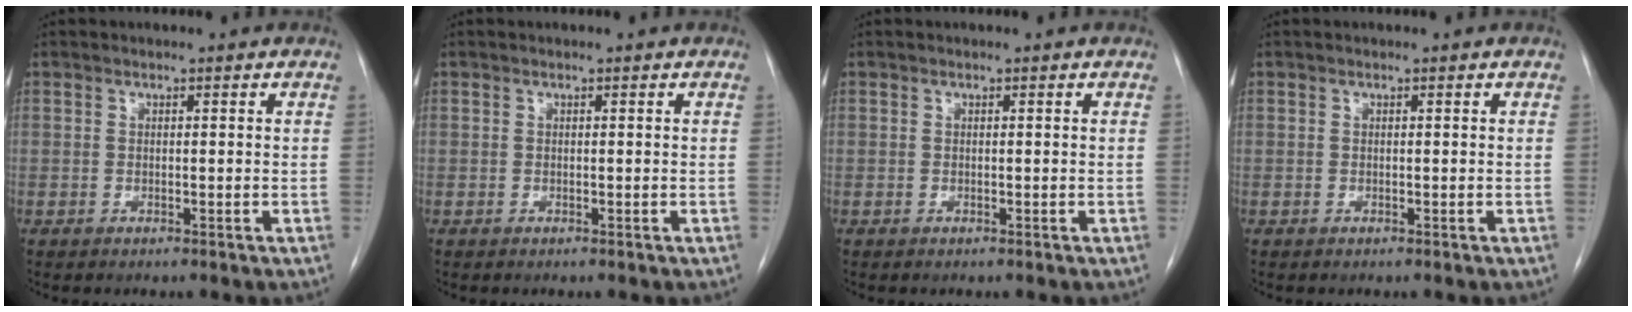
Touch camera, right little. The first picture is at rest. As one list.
[{"total": 0.0}, {"total": 0.0}, {"total": 0.0}]